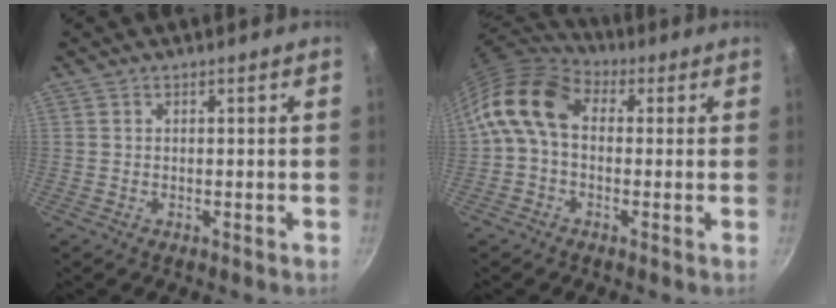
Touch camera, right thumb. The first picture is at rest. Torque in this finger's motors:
{"motor_torque": [0.85, 0.82, 0.39, -0.36, 0.17]}